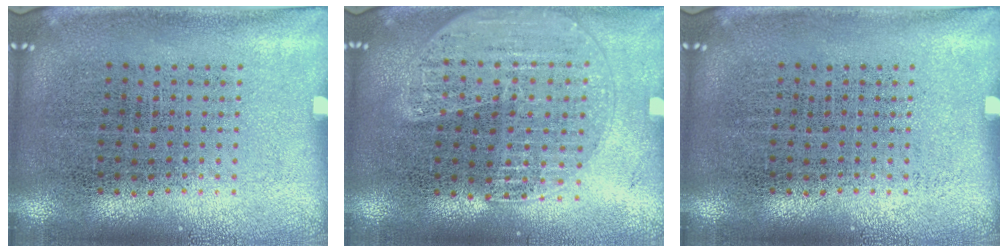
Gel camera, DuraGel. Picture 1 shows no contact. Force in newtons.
{"total": 1.7, "press": 1.6, "slide": 0.6}
{"total": 0.0}